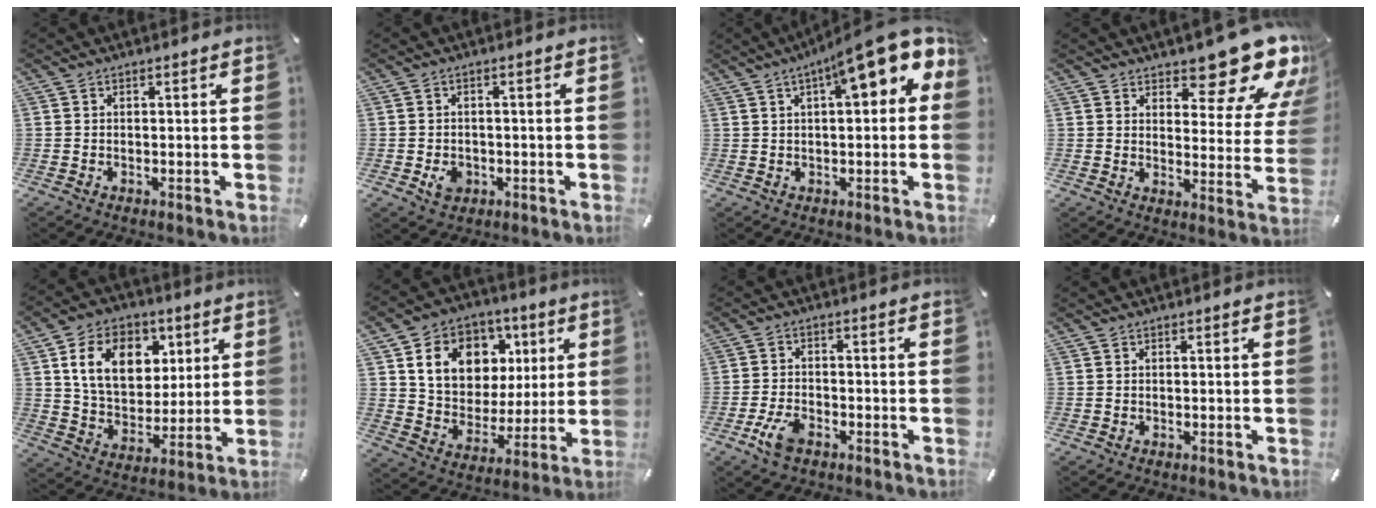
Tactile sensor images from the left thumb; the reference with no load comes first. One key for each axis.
{"total": 3.9, "fx": -1.2, "fy": 3.2, "fz": 1.9, "tx": -0.030, "ty": 0.001, "tz": -0.021}
{"total": 14.4, "fx": 7.2, "fy": 4.1, "fz": 11.8, "tx": -0.166, "ty": -0.045, "tz": 0.114}
{"total": 15.7, "fx": 12.0, "fy": 6.3, "fz": 8.0, "tx": -0.092, "ty": -0.097, "tz": 0.199}
{"total": 14.6, "fx": 5.7, "fy": 10.8, "fz": 7.9, "tx": -0.137, "ty": -0.001, "tz": 0.108}
{"total": 14.7, "fx": 5.3, "fy": 12.1, "fz": 6.3, "tx": -0.110, "ty": -0.011, "tz": 0.106}
{"total": 5.5, "fx": -3.2, "fy": 2.9, "fz": 3.4, "tx": -0.084, "ty": 0.008, "tz": -0.063}
{"total": 0.0}